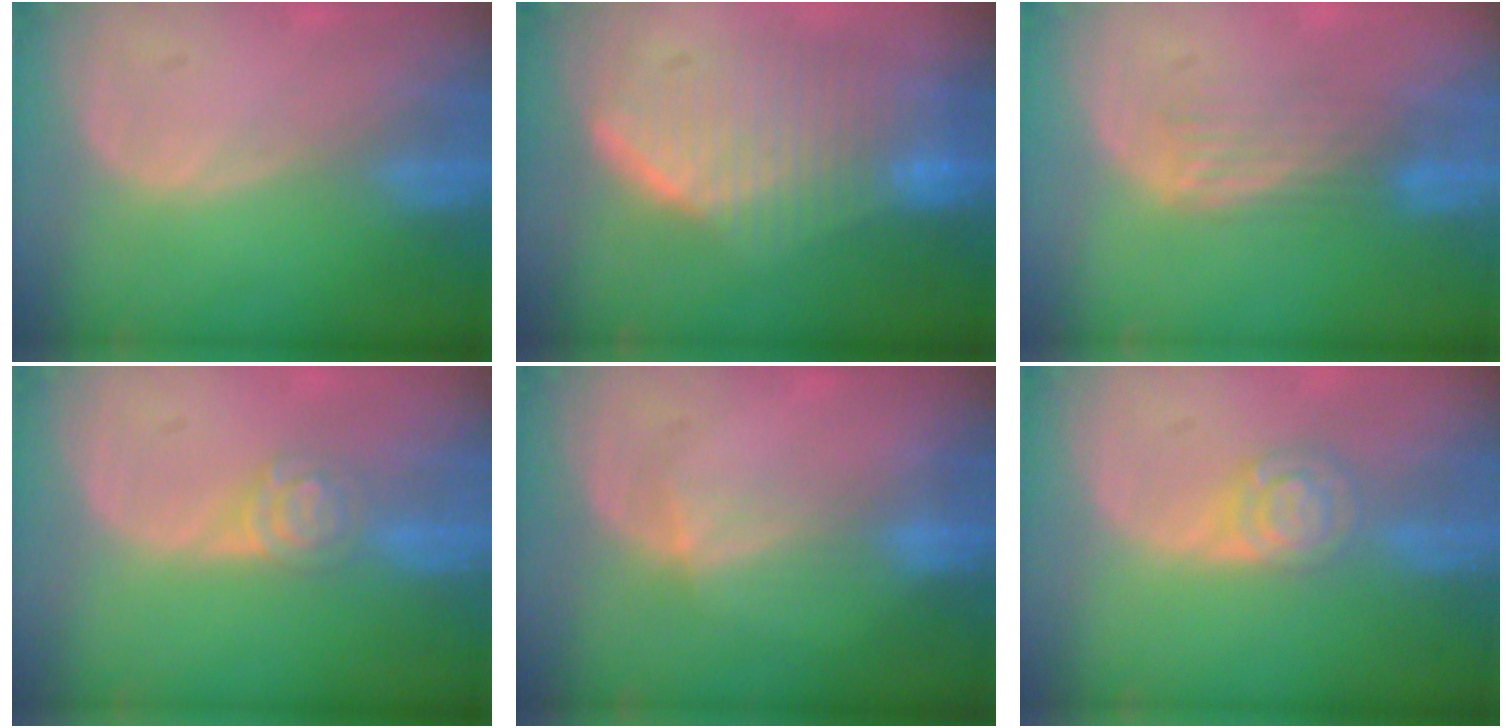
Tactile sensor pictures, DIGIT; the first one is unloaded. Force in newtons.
{"total": 9.9, "press": 8.9, "slide": 4.2}
{"total": 4.3, "press": 3.6, "slide": 2.4}
{"total": 4.4, "press": 3.9, "slide": 1.9}
{"total": 2.7, "press": 2.4, "slide": 1.2}
{"total": 5.3, "press": 4.6, "slide": 2.6}